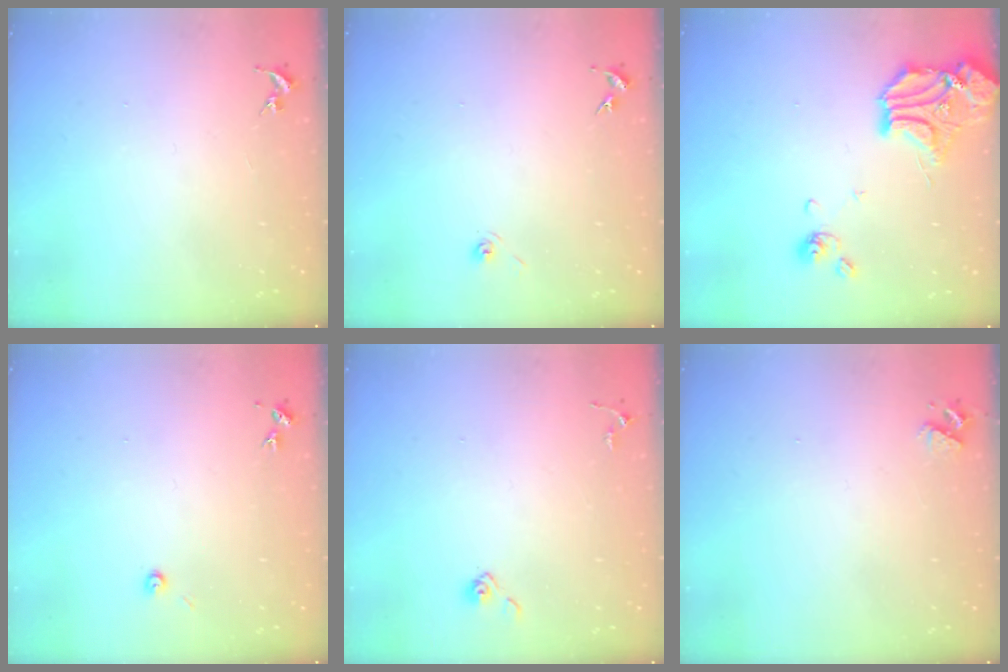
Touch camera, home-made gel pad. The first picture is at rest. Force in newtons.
{"total": 3.3, "press": 2.7, "slide": 2.0}
{"total": 16.0, "press": 15.8, "slide": 2.5}
{"total": 3.2, "press": 3.2, "slide": 0.3}
{"total": 3.3, "press": 3.3, "slide": 0.4}
{"total": 3.3, "press": 3.3, "slide": 0.5}